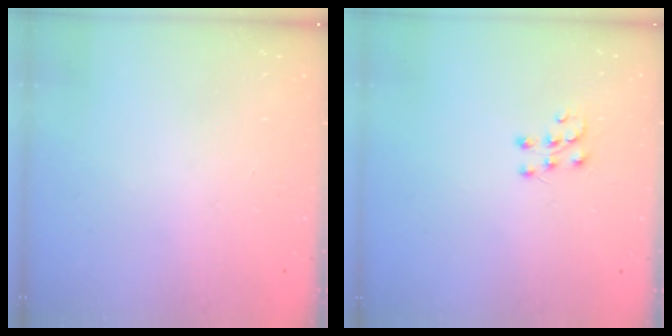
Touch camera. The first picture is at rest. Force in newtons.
{"total": 6.0, "press": 5.9, "slide": 0.4}